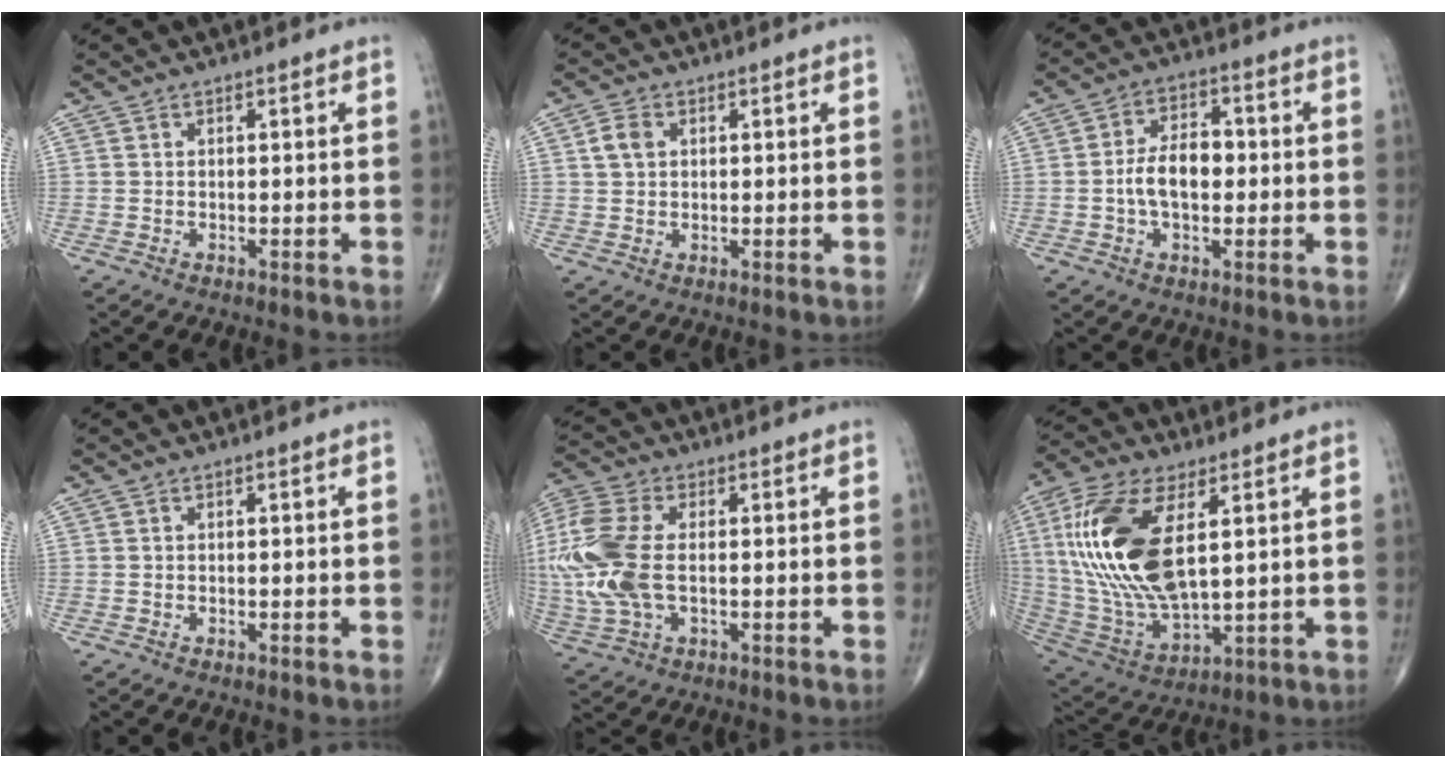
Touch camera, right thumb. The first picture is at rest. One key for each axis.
{"total": 3.3, "fx": 0.9, "fy": 2.4, "fz": 2.1, "tx": -0.040, "ty": 0.003, "tz": 0.017}
{"total": 8.1, "fx": -0.7, "fy": 4.8, "fz": 6.5, "tx": -0.109, "ty": 0.020, "tz": -0.017}
{"total": 0.0}
{"total": 16.4, "fx": -0.1, "fy": 9.2, "fz": 13.5, "tx": -0.350, "ty": 0.003, "tz": 0.002}
{"total": 22.3, "fx": 4.9, "fy": 10.2, "fz": 19.2, "tx": -0.408, "ty": -0.025, "tz": 0.098}